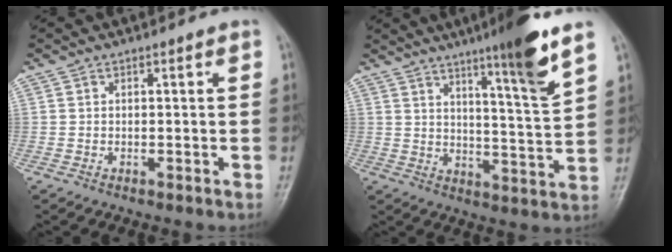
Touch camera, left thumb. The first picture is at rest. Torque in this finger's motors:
{"motor_torque": [2.01, 0.93, 0.98, -1.22, 0.07]}